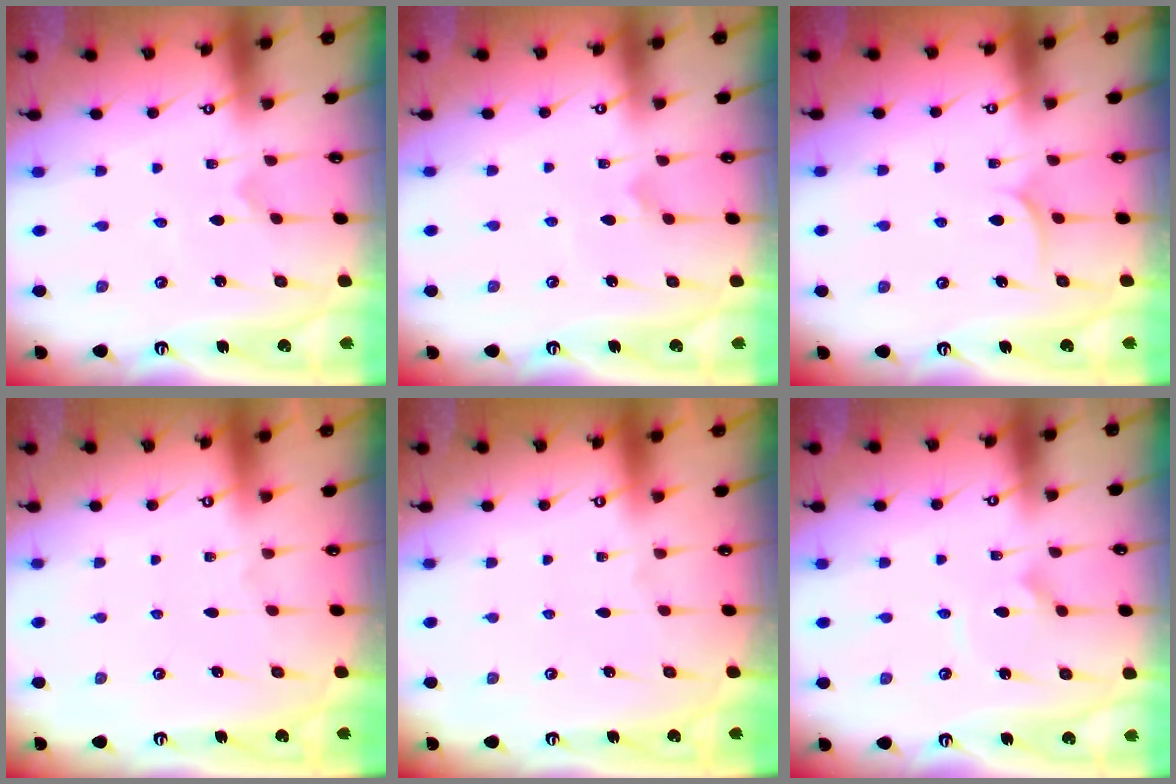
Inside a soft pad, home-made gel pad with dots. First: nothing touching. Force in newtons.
{"total": 3.3, "press": 3.3, "slide": 0.2}
{"total": 5.4, "press": 5.4, "slide": 0.6}
{"total": 0.0}
{"total": 0.0}
{"total": 2.2, "press": 2.2, "slide": 0.1}